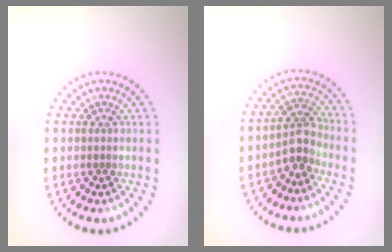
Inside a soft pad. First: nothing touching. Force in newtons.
{"total": 2.7, "press": 2.3, "slide": 1.4}